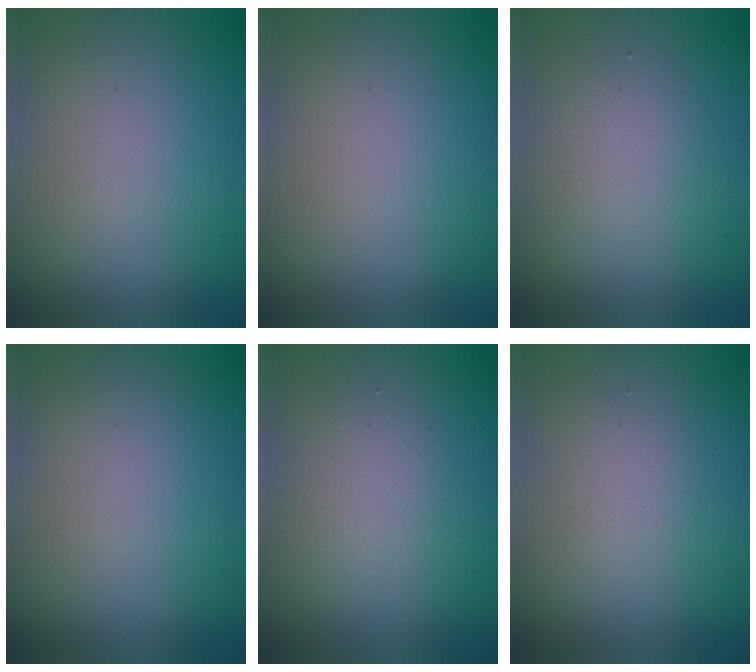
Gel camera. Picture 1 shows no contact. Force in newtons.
{"total": 0.0}
{"total": 2.5, "press": 2.4, "slide": 0.1}
{"total": 0.0}
{"total": 2.0, "press": 2.0, "slide": 0.1}
{"total": 1.7, "press": 1.7, "slide": 0.1}